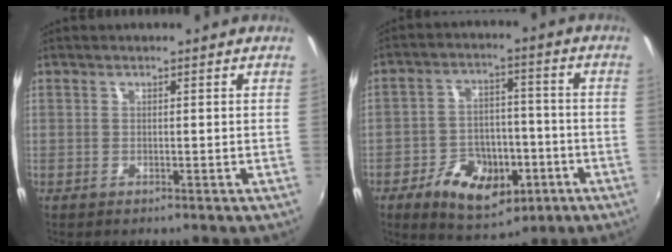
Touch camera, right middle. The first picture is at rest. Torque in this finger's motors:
{"motor_torque": [0.90, -1.04, 0.17, 0.07]}